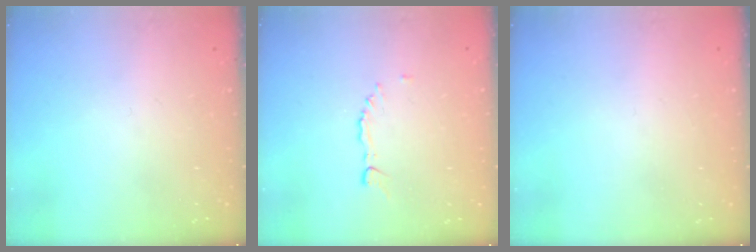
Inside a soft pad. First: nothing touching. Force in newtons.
{"total": 3.1, "press": 3.1, "slide": 0.5}
{"total": 0.0}